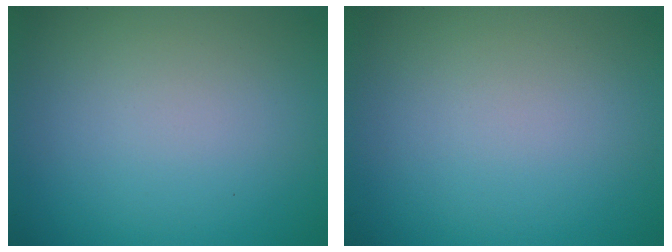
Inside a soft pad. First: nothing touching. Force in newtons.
{"total": 0.0}